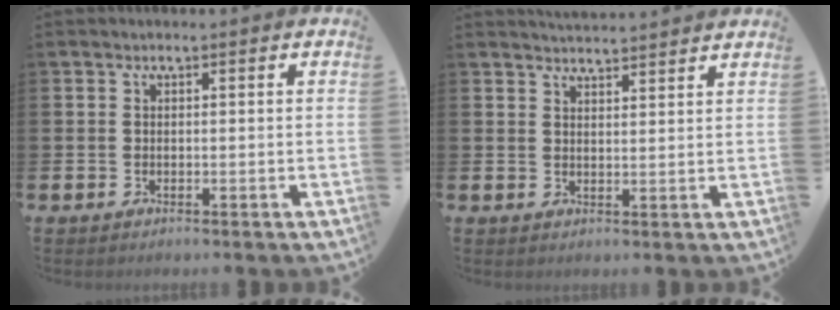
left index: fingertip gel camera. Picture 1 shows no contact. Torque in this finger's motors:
{"motor_torque": [-0.53, -0.31, -0.19, -0.01]}